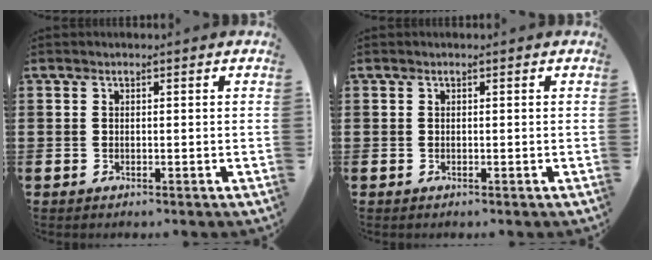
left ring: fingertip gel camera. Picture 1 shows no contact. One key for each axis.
{"total": 0.0}